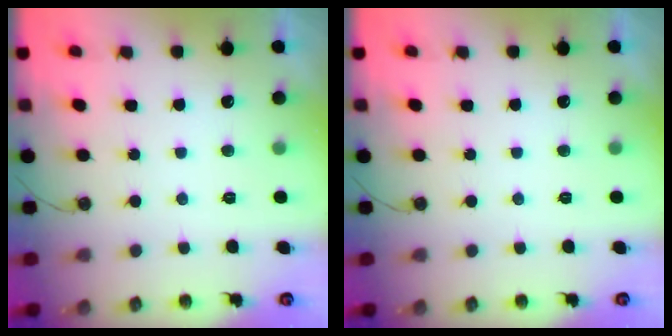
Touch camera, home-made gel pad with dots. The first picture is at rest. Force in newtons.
{"total": 0.0}